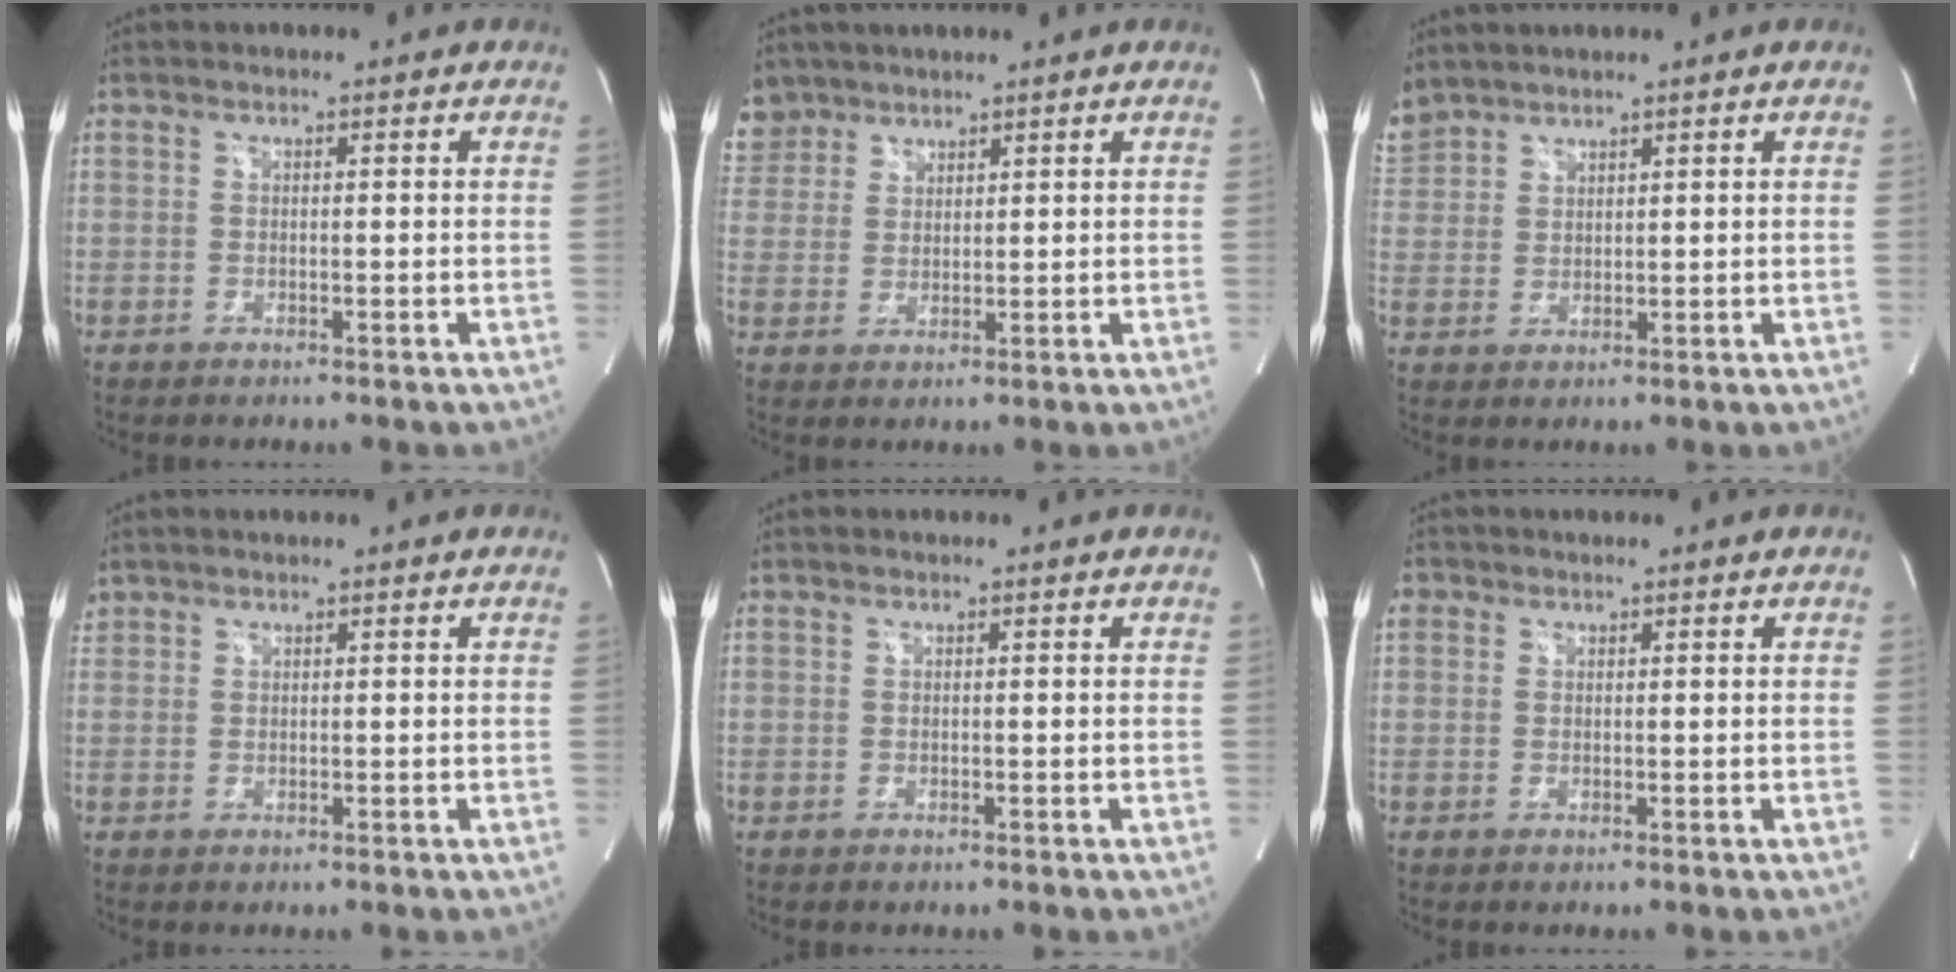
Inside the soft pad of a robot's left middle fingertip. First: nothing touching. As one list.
[{"total": 6.2, "force": [5.0, 3.7, 0.0], "torque": [0.002, 0.010, 0.103]}, {"total": 5.7, "force": [5.1, 2.4, 0.8], "torque": [-0.033, 0.020, 0.113]}, {"total": 1.4, "force": [1.2, 0.7, 0.0], "torque": [-0.004, 0.014, 0.025]}, {"total": 0.0}, {"total": 1.9, "force": [0.8, 1.7, 0.4], "torque": [-0.004, 0.013, 0.014]}]